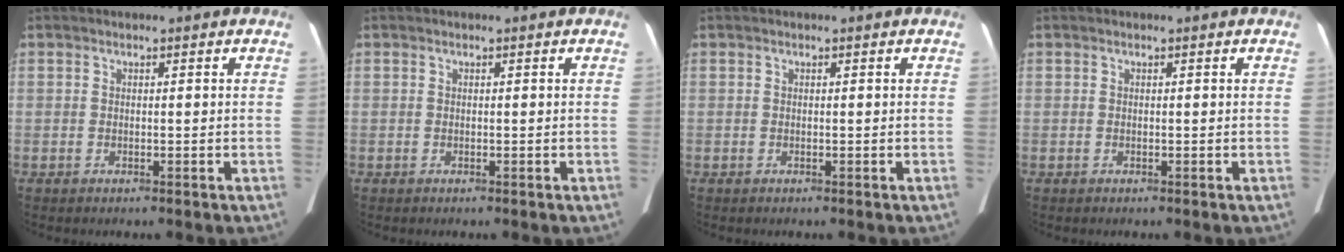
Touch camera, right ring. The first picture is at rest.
{"total": 0.0}
{"total": 0.0}
{"total": 0.0}